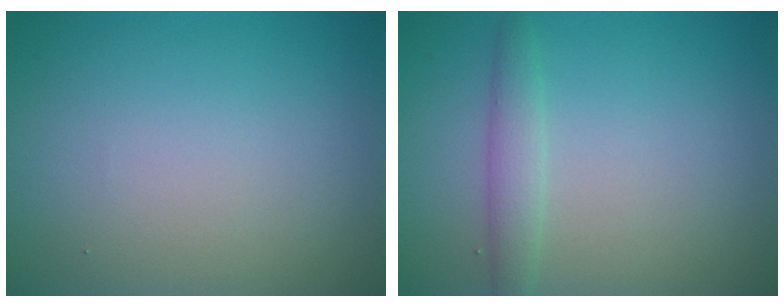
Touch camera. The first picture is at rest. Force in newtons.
{"total": 2.0, "press": 2.0, "slide": 0.2}